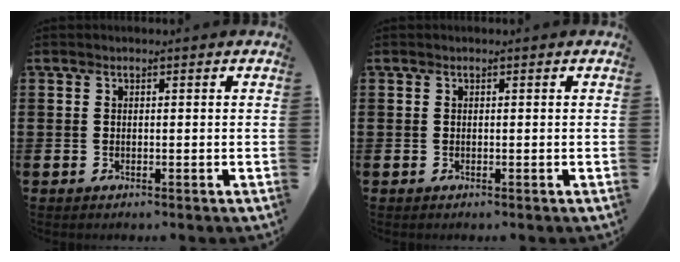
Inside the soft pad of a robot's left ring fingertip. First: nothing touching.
{"total": 0.0}